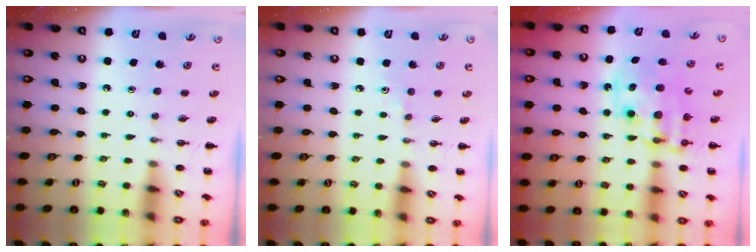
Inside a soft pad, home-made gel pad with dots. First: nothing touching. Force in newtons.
{"total": 2.7, "press": 2.5, "slide": 0.9}
{"total": 11.2, "press": 10.9, "slide": 2.6}